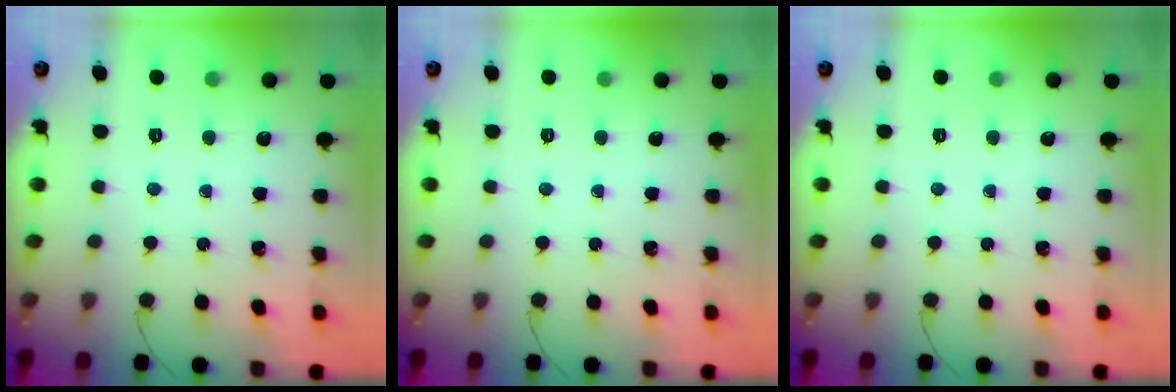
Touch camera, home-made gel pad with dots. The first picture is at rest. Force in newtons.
{"total": 0.0}
{"total": 0.0}